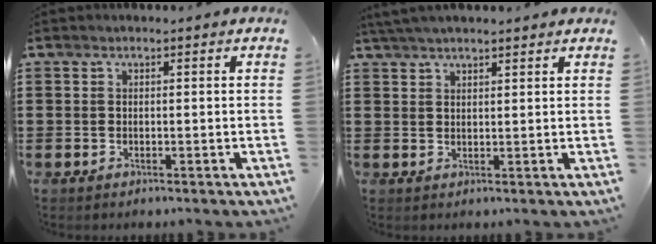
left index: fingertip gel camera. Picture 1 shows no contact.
{"total": 2.9, "force": [2.6, 0.4, 1.2], "torque": [-0.029, 0.002, 0.049]}